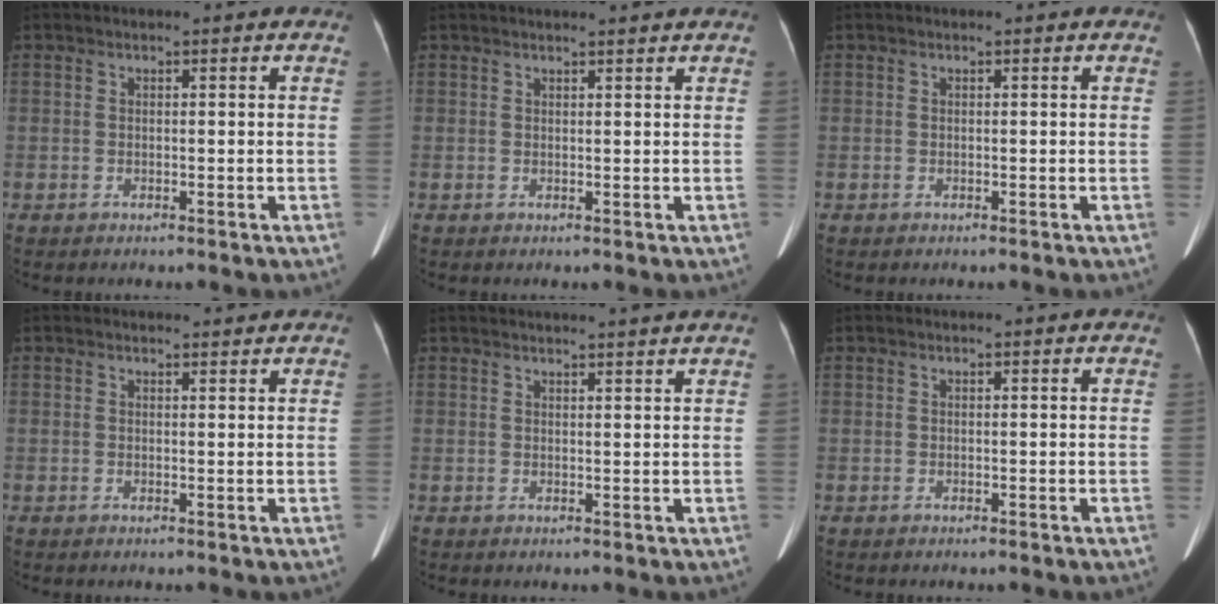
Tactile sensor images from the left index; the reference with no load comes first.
{"total": 3.5, "force": [3.3, -0.4, 1.2], "torque": [-0.012, 0.004, 0.037]}
{"total": 0.0}
{"total": 1.6, "force": [1.5, 0.1, 0.2], "torque": [-0.003, -0.011, 0.019]}
{"total": 6.2, "force": [5.8, -0.8, 2.1], "torque": [-0.018, 0.006, 0.058]}
{"total": 0.0}